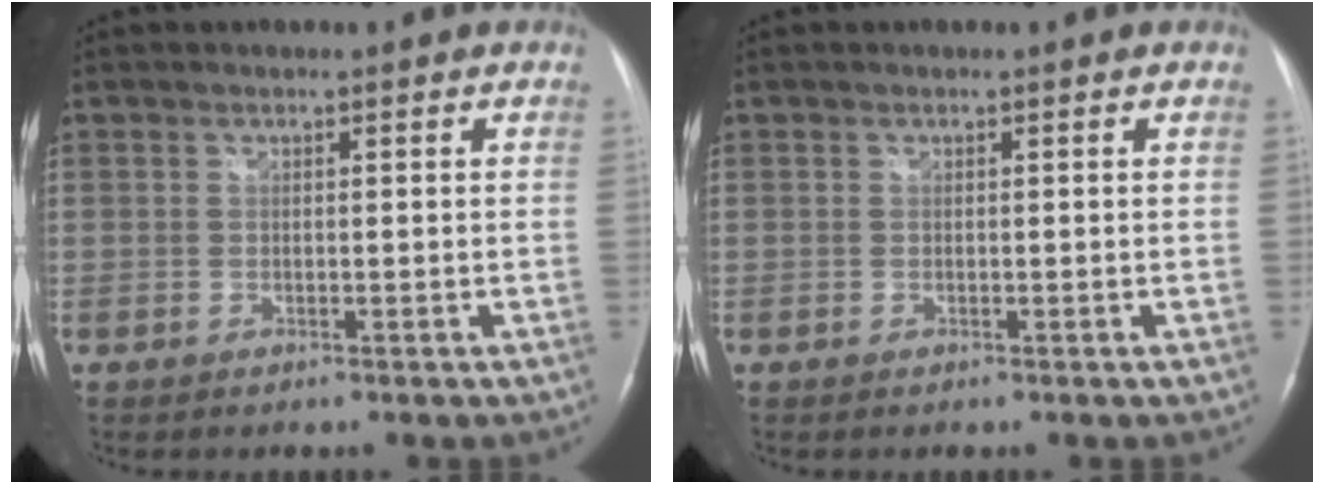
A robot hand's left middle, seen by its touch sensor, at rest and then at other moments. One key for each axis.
{"total": 0.0}